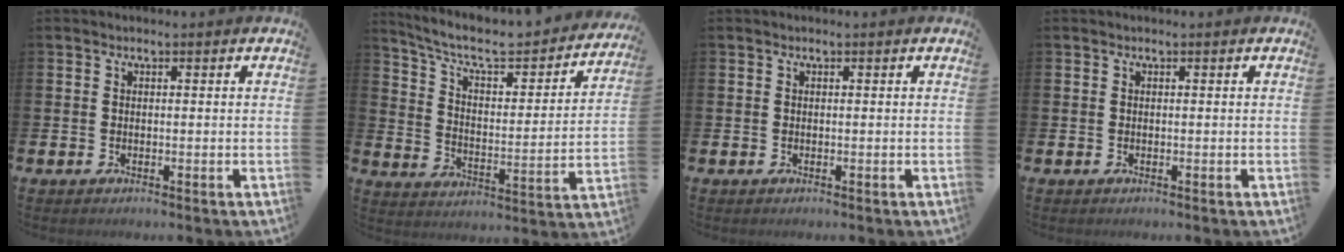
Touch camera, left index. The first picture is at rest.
{"total": 7.6, "force": [6.4, 2.3, 3.4], "torque": [-0.096, -0.044, 0.105]}
{"total": 0.0}
{"total": 0.0}